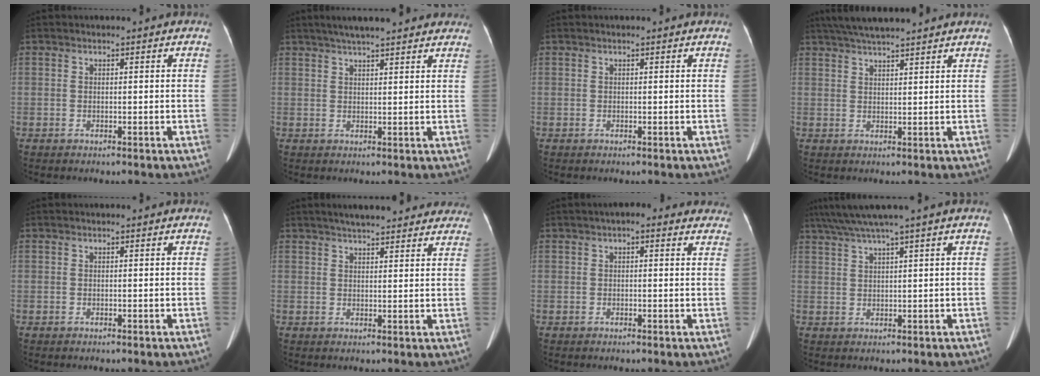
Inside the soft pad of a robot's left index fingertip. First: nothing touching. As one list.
[{"total": 13.0, "force": [11.0, 2.3, 6.5], "torque": [-0.088, 0.040, 0.144]}, {"total": 0.6, "force": [0.6, 0.1, 0.3], "torque": [-0.007, 0.010, 0.010]}, {"total": 9.0, "force": [8.0, 0.4, 4.3], "torque": [-0.073, 0.032, 0.119]}, {"total": 0.0}, {"total": 15.8, "force": [13.9, 3.5, 6.6], "torque": [-0.076, 0.032, 0.173]}, {"total": 5.9, "force": [4.3, 2.0, 3.5], "torque": [-0.031, 0.027, 0.043]}, {"total": 5.7, "force": [4.3, -1.5, 3.5], "torque": [-0.068, 0.023, 0.082]}]